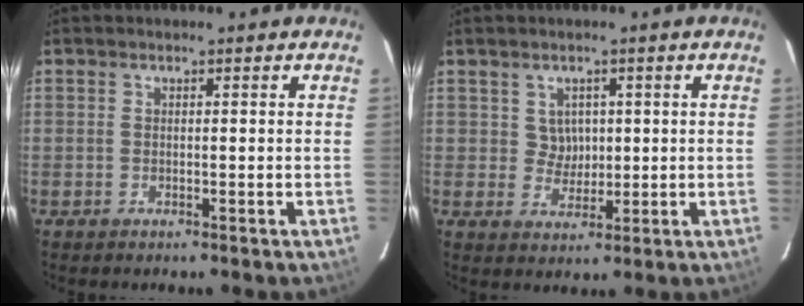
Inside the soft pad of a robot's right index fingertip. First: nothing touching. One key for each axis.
{"total": 3.5, "fx": 0.9, "fy": 3.3, "fz": 0.7, "tx": -0.008, "ty": 0.008, "tz": 0.017}